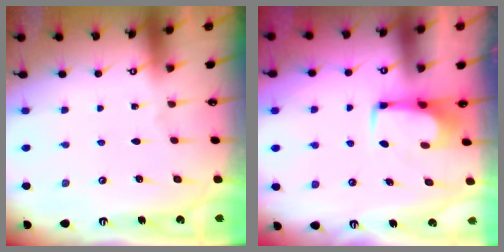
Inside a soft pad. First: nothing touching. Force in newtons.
{"total": 1.9, "press": 1.7, "slide": 0.7}